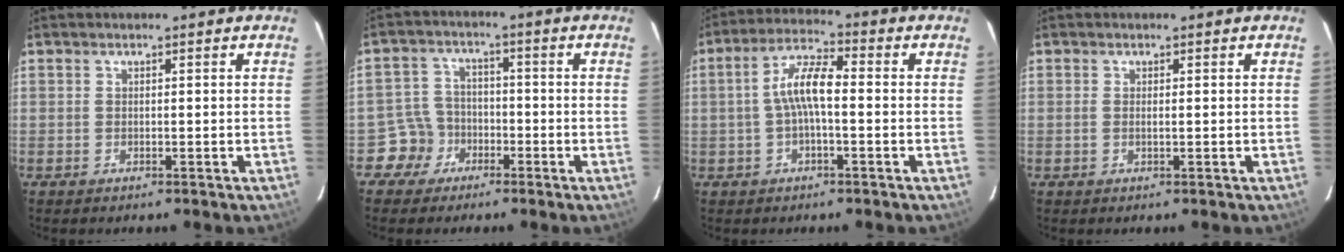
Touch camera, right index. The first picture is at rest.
{"total": 5.7, "force": [-3.2, 4.7, -0.2], "torque": [-0.006, 0.025, -0.062]}
{"total": 7.0, "force": [-0.7, 2.0, 6.7], "torque": [-0.139, 0.020, -0.015]}
{"total": 0.6, "force": [0.0, 0.0, 0.6], "torque": [-0.013, 0.000, -0.002]}